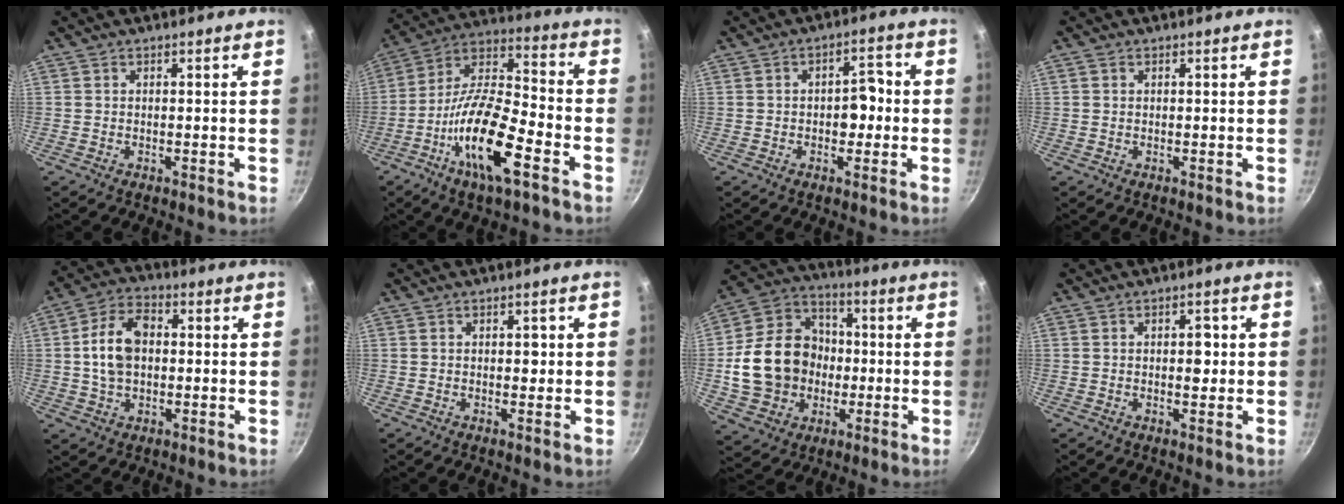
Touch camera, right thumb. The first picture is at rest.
{"total": 18.1, "force": [-8.1, 5.9, 15.1], "torque": [-0.273, 0.043, -0.163]}
{"total": 5.1, "force": [-0.7, 3.3, 3.8], "torque": [-0.015, 0.017, -0.011]}
{"total": 0.6, "force": [0.1, 0.5, 0.2], "torque": [-0.004, 0.002, 0.001]}
{"total": 10.5, "force": [0.6, 7.0, 7.8], "torque": [-0.125, 0.022, 0.003]}
{"total": 1.4, "force": [0.2, 1.0, 1.0], "torque": [-0.005, 0.002, 0.004]}
{"total": 19.6, "force": [-1.5, 16.3, 10.8], "torque": [-0.159, 0.036, -0.023]}
{"total": 2.9, "force": [0.2, 1.8, 2.3], "torque": [-0.020, 0.002, 0.002]}